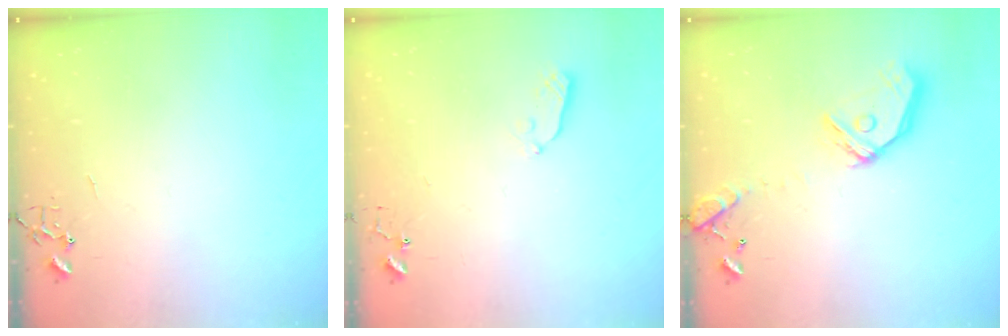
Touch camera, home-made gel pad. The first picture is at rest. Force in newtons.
{"total": 3.8, "press": 3.8, "slide": 0.6}
{"total": 16.5, "press": 16.3, "slide": 2.4}